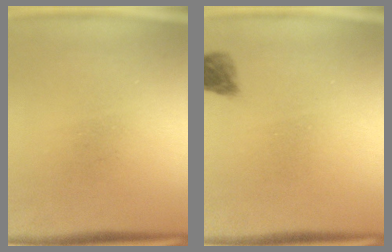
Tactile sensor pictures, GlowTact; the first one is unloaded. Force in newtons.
{"total": 2.4}